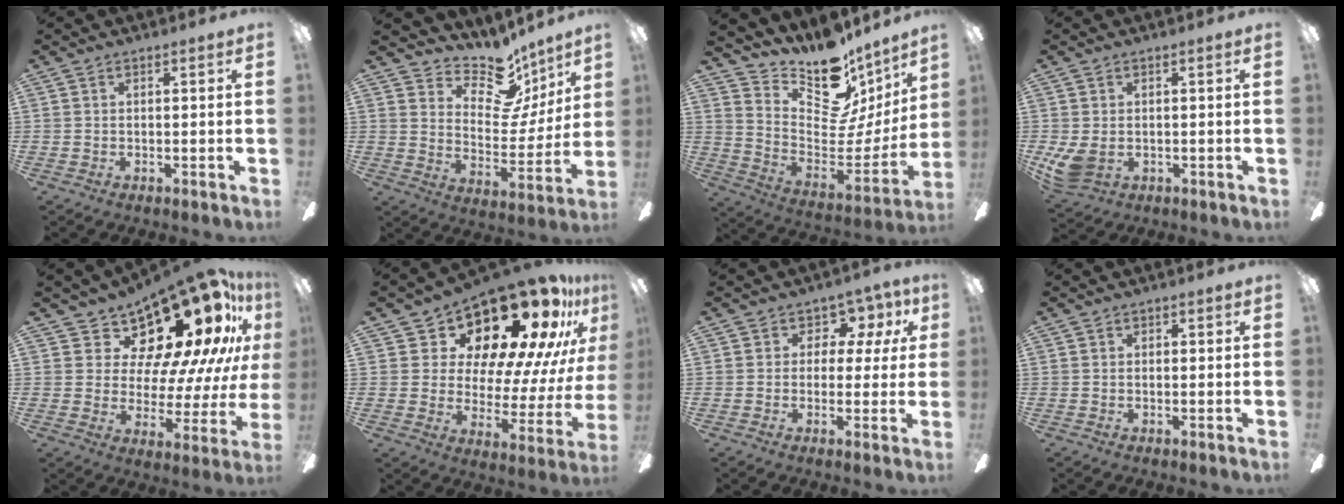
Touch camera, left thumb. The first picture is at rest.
{"total": 13.4, "force": [9.7, 7.0, 6.1], "torque": [-0.093, -0.077, 0.174]}
{"total": 15.4, "force": [11.9, 7.0, 6.6], "torque": [-0.090, -0.123, 0.201]}
{"total": 5.3, "force": [-0.4, 3.9, 3.6], "torque": [-0.083, -0.007, -0.006]}
{"total": 19.2, "force": [13.9, 7.5, 11.0], "torque": [-0.157, -0.126, 0.231]}
{"total": 22.2, "force": [17.1, 8.7, 11.2], "torque": [-0.151, -0.136, 0.287]}
{"total": 5.9, "force": [2.0, 5.0, 2.5], "torque": [-0.045, -0.005, 0.036]}
{"total": 0.6, "force": [-0.2, 0.5, 0.3], "torque": [-0.005, 0.003, -0.004]}